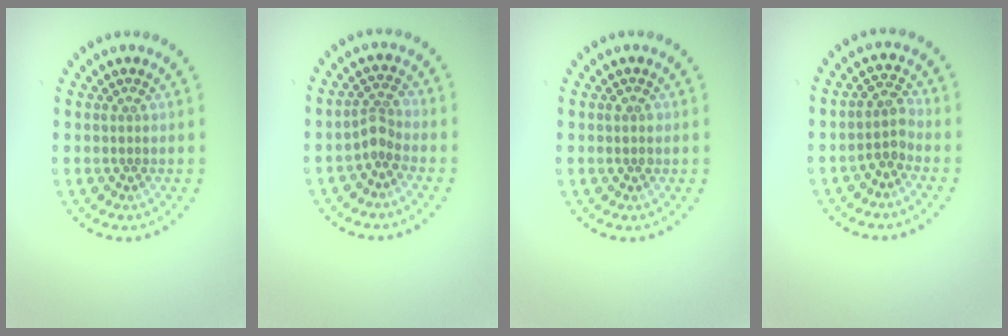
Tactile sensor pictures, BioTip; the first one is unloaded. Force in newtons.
{"total": 2.0, "press": 1.5, "slide": 1.3}
{"total": 1.2, "press": 1.2, "slide": 0.1}
{"total": 2.0, "press": 1.6, "slide": 1.2}